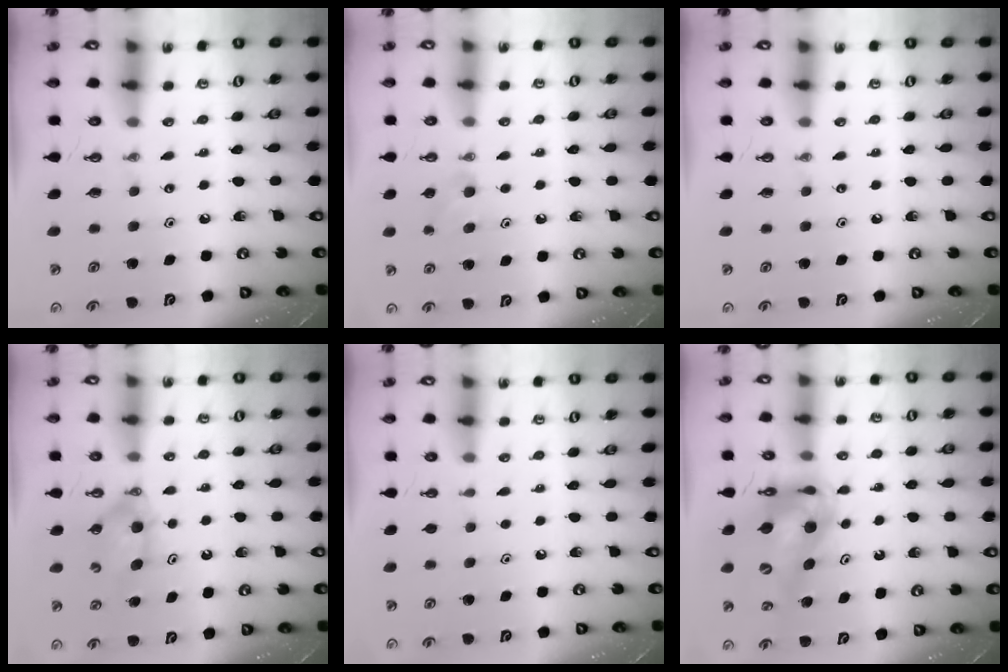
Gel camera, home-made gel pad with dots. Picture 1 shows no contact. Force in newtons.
{"total": 8.1, "press": 3.9, "slide": 7.0}
{"total": 0.0}
{"total": 6.4, "press": 3.6, "slide": 5.3}
{"total": 1.2, "press": 0.5, "slide": 1.0}
{"total": 13.8, "press": 13.8, "slide": 1.2}